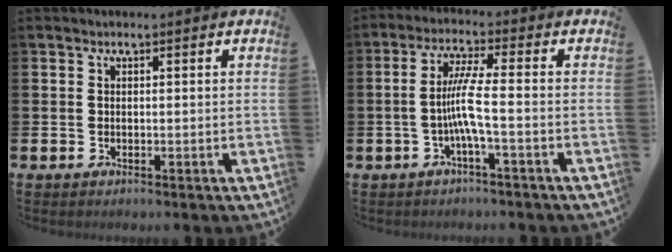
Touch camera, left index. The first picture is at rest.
{"total": 5.4, "force": [-1.4, -0.2, 5.2], "torque": [-0.100, -0.005, -0.033]}